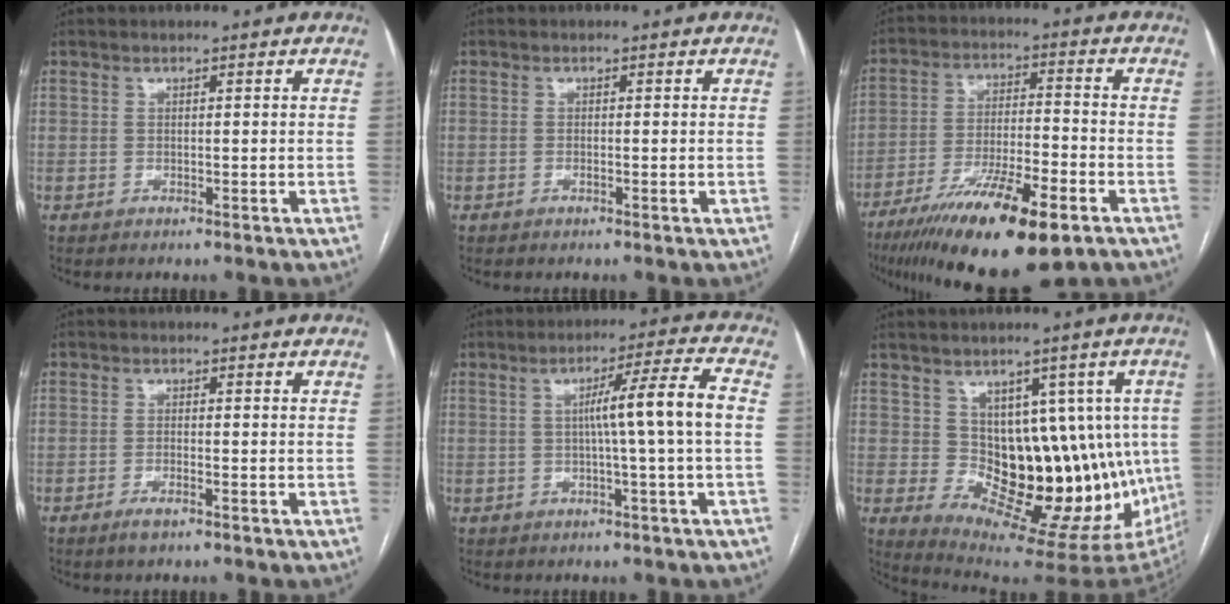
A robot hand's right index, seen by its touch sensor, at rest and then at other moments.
{"total": 0.8, "force": [-0.3, 0.2, 0.8], "torque": [-0.013, -0.001, -0.004]}
{"total": 17.5, "force": [-10.9, 3.2, 13.3], "torque": [-0.226, -0.031, -0.184]}
{"total": 1.8, "force": [-1.2, 0.3, 1.3], "torque": [-0.023, -0.002, -0.022]}
{"total": 8.4, "force": [0.0, -1.5, 8.3], "torque": [-0.131, 0.013, 0.005]}
{"total": 15.3, "force": [0.7, 8.0, 13.0], "torque": [-0.150, 0.018, 0.032]}